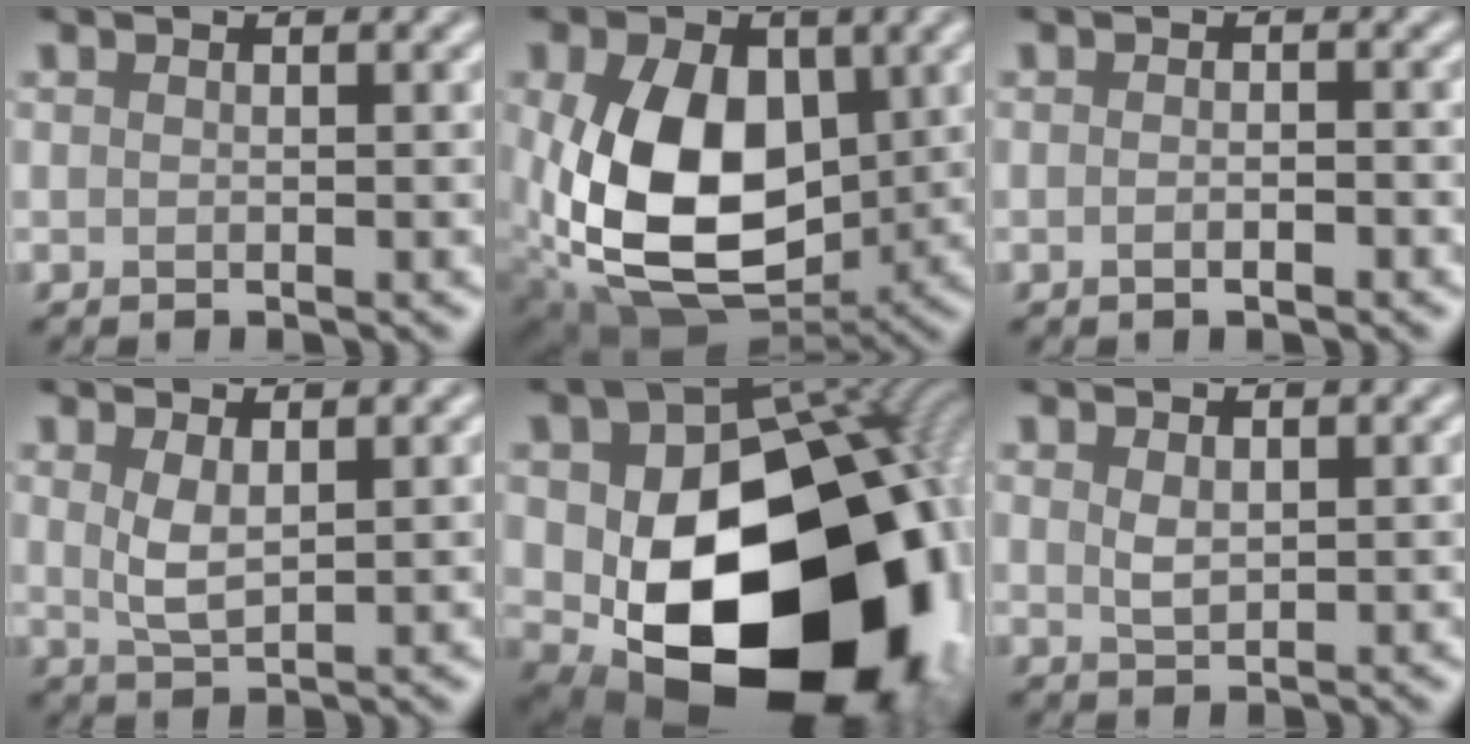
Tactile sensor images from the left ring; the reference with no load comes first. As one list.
[{"total": 12.4, "force": [0.2, 8.3, 9.2], "torque": [-0.194, -0.024, 0.011]}, {"total": 1.4, "force": [-0.6, 0.4, 1.2], "torque": [-0.015, -0.001, -0.011]}, {"total": 2.3, "force": [0.9, 0.8, 1.9], "torque": [-0.044, -0.004, 0.021]}, {"total": 21.5, "force": [-2.4, 15.2, 14.9], "torque": [-0.234, -0.069, 0.019]}, {"total": 1.5, "force": [0.7, 0.8, 1.1], "torque": [-0.024, -0.003, 0.018]}]